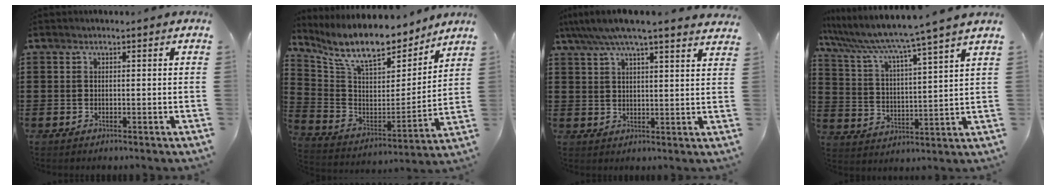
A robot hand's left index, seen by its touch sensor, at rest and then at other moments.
{"total": 11.7, "force": [9.5, 2.8, 6.1], "torque": [-0.152, -0.063, 0.165]}
{"total": 5.7, "force": [5.0, 0.5, 2.7], "torque": [-0.068, -0.017, 0.088]}
{"total": 5.8, "force": [5.1, -1.1, 2.4], "torque": [-0.074, -0.049, 0.076]}